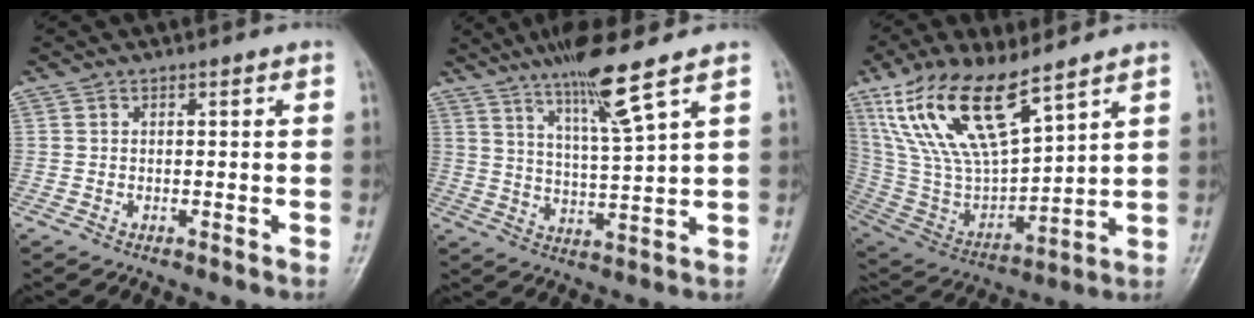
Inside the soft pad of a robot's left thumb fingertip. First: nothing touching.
{"total": 10.7, "force": [7.0, 0.0, 8.1], "torque": [-0.144, -0.044, 0.131]}
{"total": 20.3, "force": [12.2, 7.5, 14.4], "torque": [-0.265, -0.048, 0.251]}